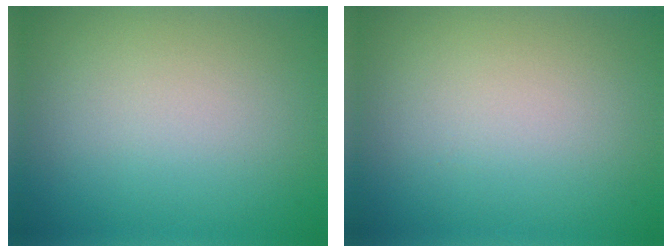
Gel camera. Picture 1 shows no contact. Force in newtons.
{"total": 0.0}